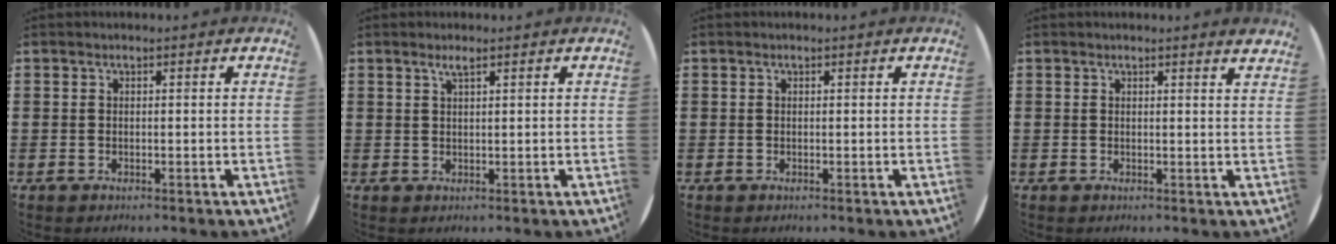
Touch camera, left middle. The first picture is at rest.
{"total": 1.5, "force": [1.0, 0.1, 1.1], "torque": [-0.023, 0.003, 0.017]}
{"total": 0.0}
{"total": 1.0, "force": [1.0, -0.3, 0.3], "torque": [0.005, -0.007, 0.016]}